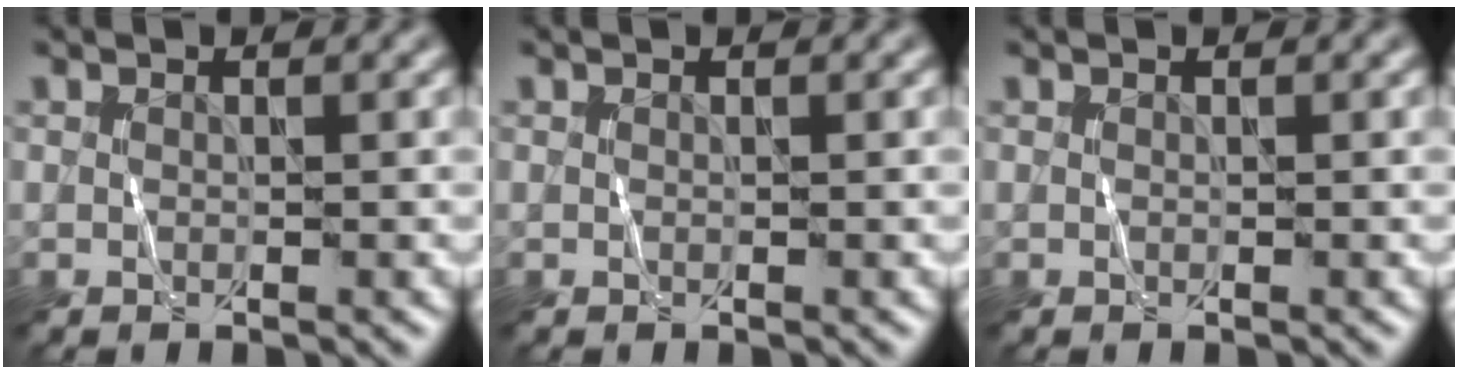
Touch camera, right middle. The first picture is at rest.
{"total": 0.0}
{"total": 0.0}